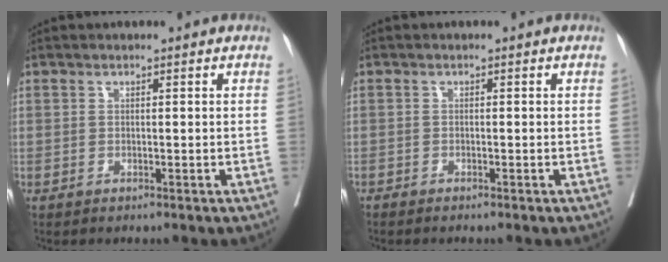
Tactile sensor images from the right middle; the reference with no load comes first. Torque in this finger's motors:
{"motor_torque": [-0.33, -0.07, 0.01, 0.00]}